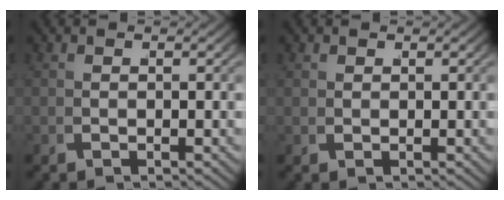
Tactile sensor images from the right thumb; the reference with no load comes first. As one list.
[{"total": 0.6, "force": [0.6, 0.2, 0.0], "torque": [0.007, 0.001, 0.016]}]